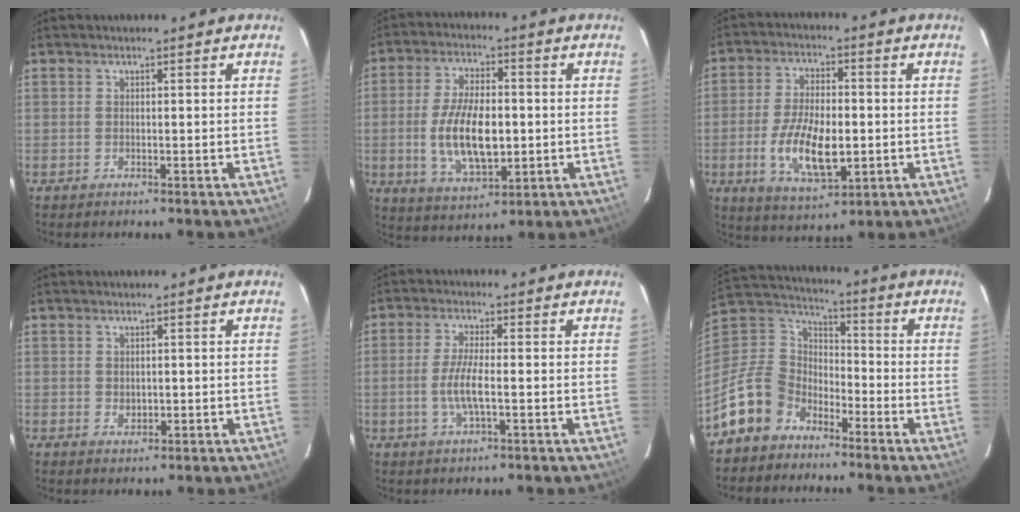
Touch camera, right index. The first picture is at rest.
{"total": 13.1, "force": [-1.4, 6.1, 11.5], "torque": [-0.226, -0.006, -0.018]}
{"total": 12.5, "force": [-2.7, 5.8, 10.8], "torque": [-0.215, -0.011, -0.042]}
{"total": 2.9, "force": [-0.3, 2.5, 1.6], "torque": [-0.024, -0.002, 0.000]}
{"total": 5.7, "force": [-1.2, 1.2, 5.5], "torque": [-0.110, -0.005, -0.024]}
{"total": 12.3, "force": [-8.5, 8.1, 3.7], "torque": [-0.102, 0.033, -0.160]}